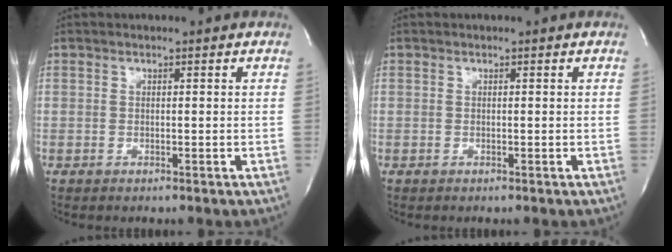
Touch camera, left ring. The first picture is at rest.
{"total": 0.0}